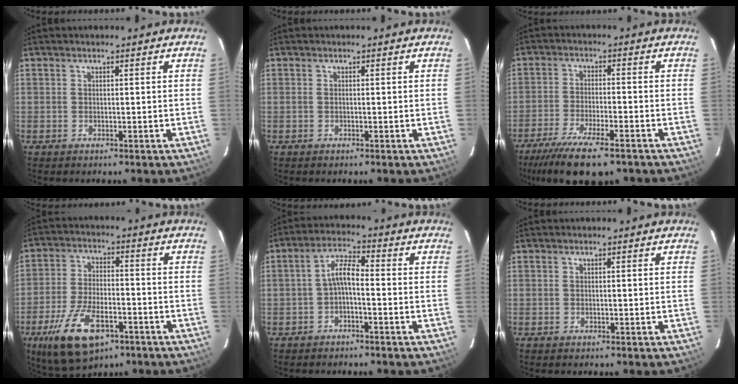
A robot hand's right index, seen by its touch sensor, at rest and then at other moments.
{"total": 0.0}
{"total": 13.7, "force": [-10.2, 3.3, 8.6], "torque": [-0.188, -0.042, -0.177]}
{"total": 15.1, "force": [-8.2, 6.8, 10.7], "torque": [-0.228, -0.027, -0.143]}
{"total": 4.0, "force": [-1.6, 1.2, 3.5], "torque": [-0.074, 0.014, -0.031]}
{"total": 0.0}